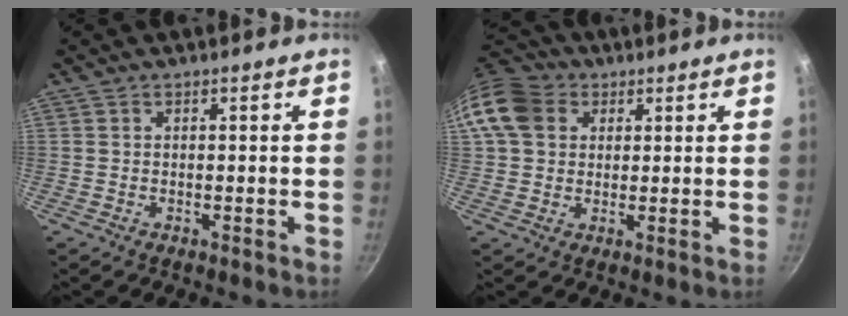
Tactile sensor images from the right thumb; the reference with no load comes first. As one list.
[{"total": 11.3, "force": [3.3, 9.2, 5.8], "torque": [-0.096, 0.015, 0.046]}]